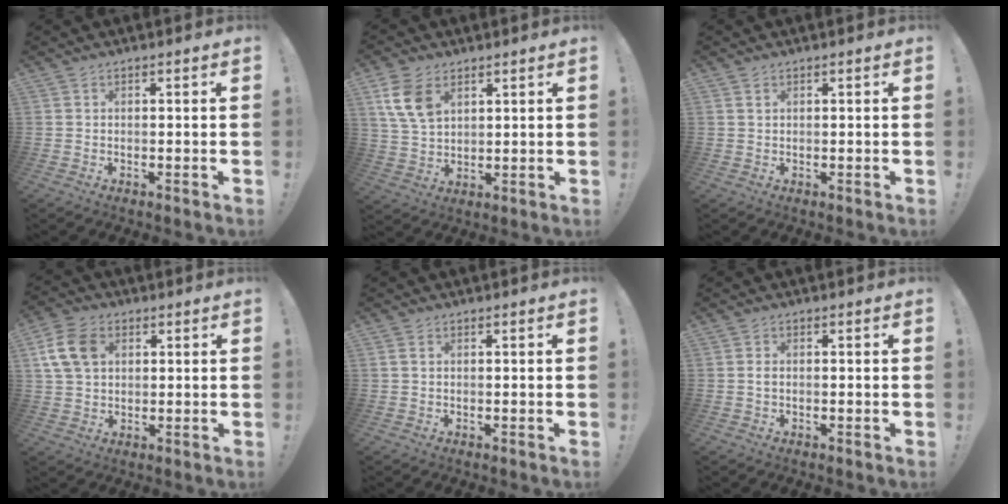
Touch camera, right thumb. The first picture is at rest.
{"total": 10.1, "force": [4.8, 6.5, 6.2], "torque": [-0.123, -0.005, 0.096]}
{"total": 0.8, "force": [0.6, 0.5, 0.4], "torque": [-0.006, -0.001, 0.010]}
{"total": 11.1, "force": [3.4, 8.0, 7.0], "torque": [-0.140, 0.004, 0.068]}
{"total": 1.0, "force": [0.4, 0.7, 0.6], "torque": [-0.019, 0.006, 0.009]}
{"total": 0.9, "force": [-0.2, 0.5, 0.7], "torque": [-0.017, 0.005, -0.003]}